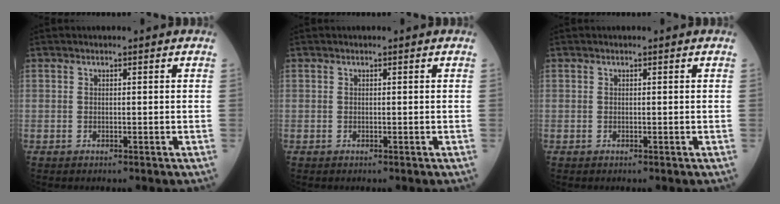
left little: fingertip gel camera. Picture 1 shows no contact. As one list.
[{"total": 0.0}, {"total": 0.0}]